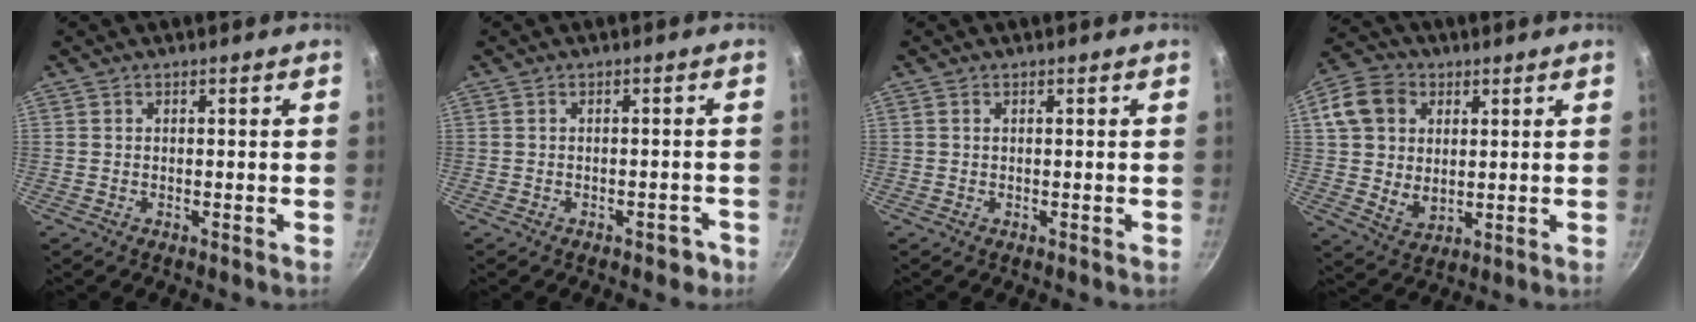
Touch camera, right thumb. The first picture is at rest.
{"total": 2.5, "force": [-1.6, 1.4, 1.4], "torque": [-0.001, 0.028, -0.003]}
{"total": 0.0}
{"total": 11.6, "force": [3.1, 9.1, 6.5], "torque": [-0.104, -0.011, 0.050]}